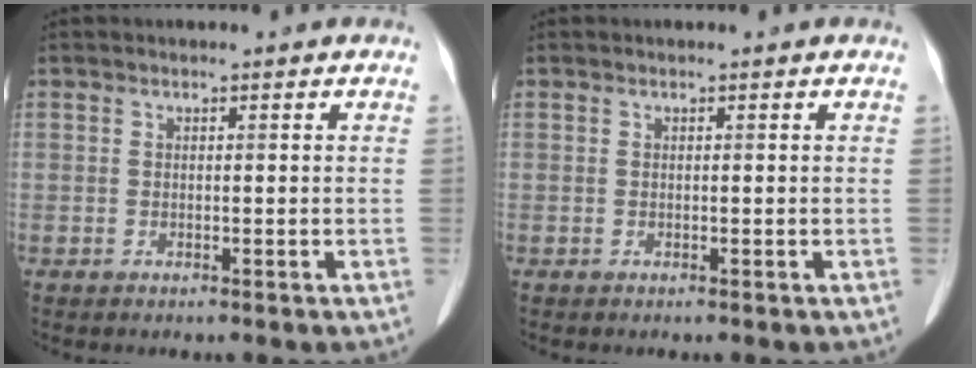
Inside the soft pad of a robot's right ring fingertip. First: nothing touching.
{"total": 0.0}